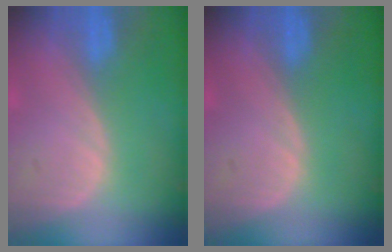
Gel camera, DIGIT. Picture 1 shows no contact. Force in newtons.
{"total": 0.0}